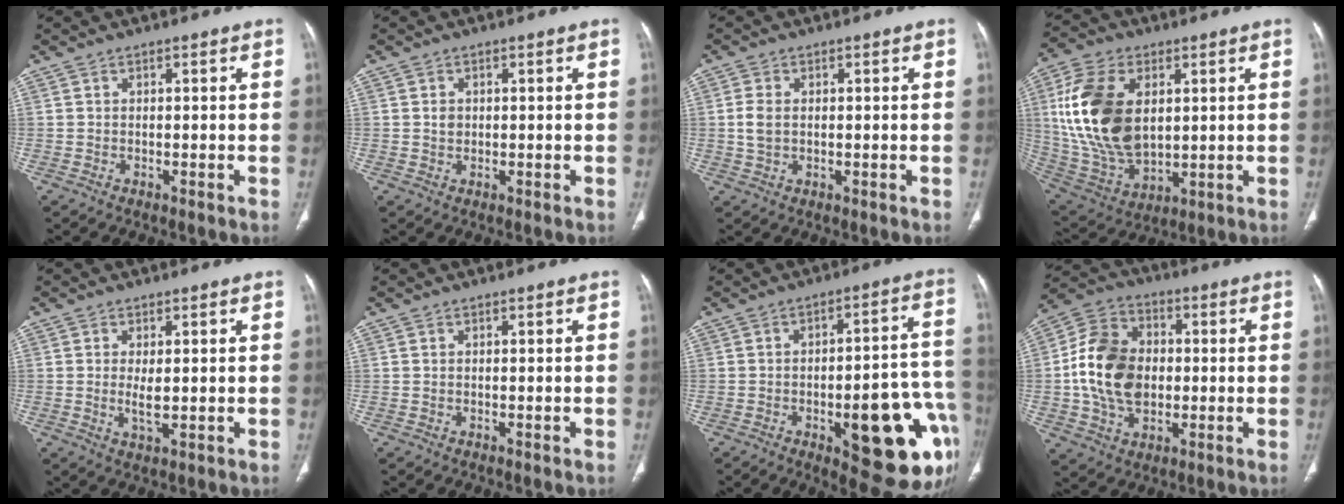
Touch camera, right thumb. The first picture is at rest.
{"total": 1.5, "force": [0.2, 1.2, 0.8], "torque": [-0.012, 0.001, 0.006]}
{"total": 3.4, "force": [0.2, 2.3, 2.6], "torque": [-0.062, 0.003, 0.004]}
{"total": 20.3, "force": [3.7, 12.5, 15.6], "torque": [-0.307, -0.016, 0.083]}
{"total": 3.3, "force": [0.1, 1.3, 3.1], "torque": [-0.059, -0.010, 0.005]}
{"total": 0.0}
{"total": 21.2, "force": [-7.5, 7.1, 18.5], "torque": [-0.177, 0.028, -0.080]}
{"total": 15.7, "force": [-0.5, 11.5, 10.7], "torque": [-0.184, 0.021, -0.008]}